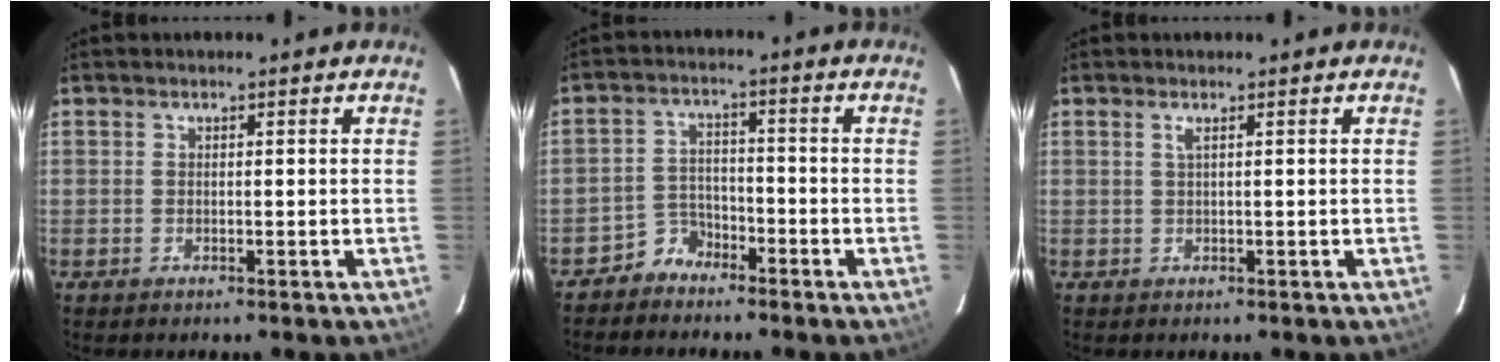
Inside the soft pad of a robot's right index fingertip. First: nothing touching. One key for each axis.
{"total": 4.3, "fx": -3.6, "fy": 2.4, "fz": -0.1, "tx": -0.002, "ty": 0.017, "tz": -0.067}
{"total": 0.9, "fx": 0.3, "fy": -0.2, "fz": 0.8, "tx": -0.016, "ty": 0.001, "tz": 0.004}